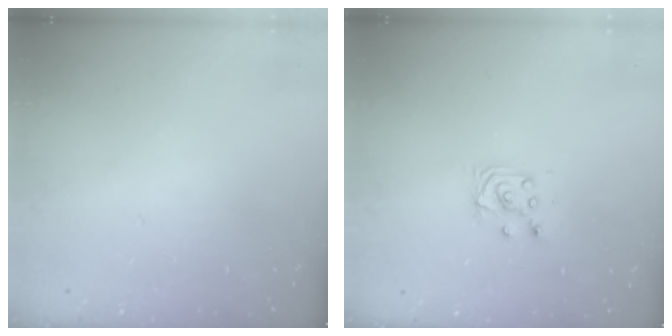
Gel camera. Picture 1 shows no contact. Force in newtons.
{"total": 5.2, "press": 5.2, "slide": 0.5}